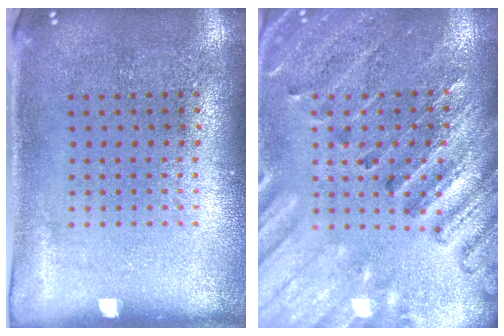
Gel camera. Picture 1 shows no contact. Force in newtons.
{"total": 2.5, "press": 2.5, "slide": 0.4}